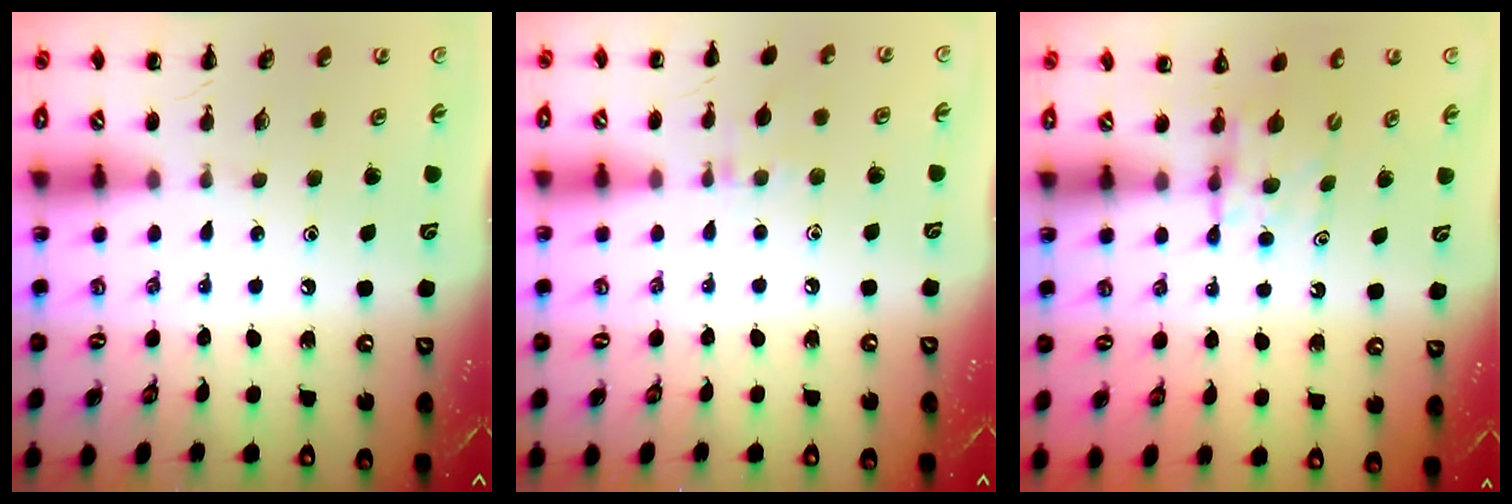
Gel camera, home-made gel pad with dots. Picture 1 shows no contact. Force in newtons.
{"total": 6.0, "press": 5.7, "slide": 1.9}
{"total": 5.3, "press": 5.3, "slide": 0.3}